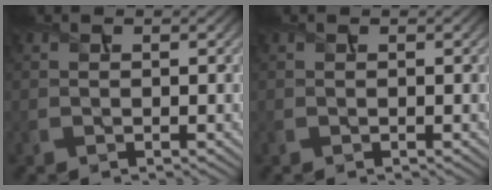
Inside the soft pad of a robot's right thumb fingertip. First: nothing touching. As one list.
[{"total": 0.0}]